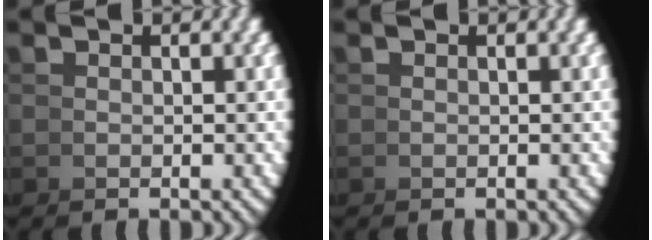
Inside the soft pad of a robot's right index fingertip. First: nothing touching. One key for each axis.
{"total": 0.0}